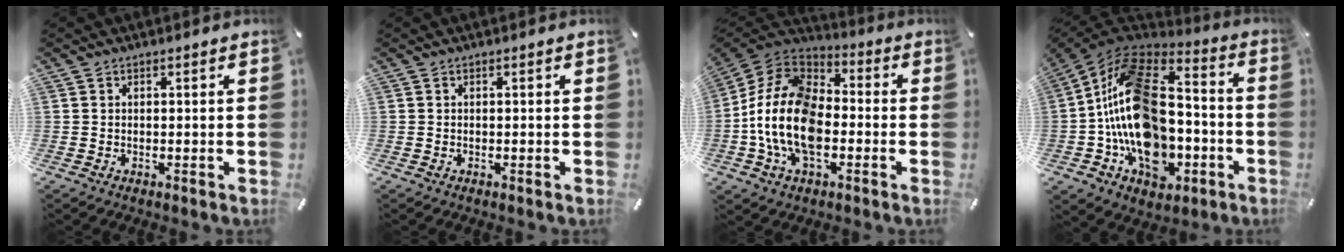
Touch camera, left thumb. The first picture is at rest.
{"total": 0.0}
{"total": 17.2, "force": [-5.2, 11.0, 12.2], "torque": [-0.275, 0.022, -0.102]}
{"total": 23.5, "force": [-3.1, 16.6, 16.4], "torque": [-0.304, 0.010, -0.050]}